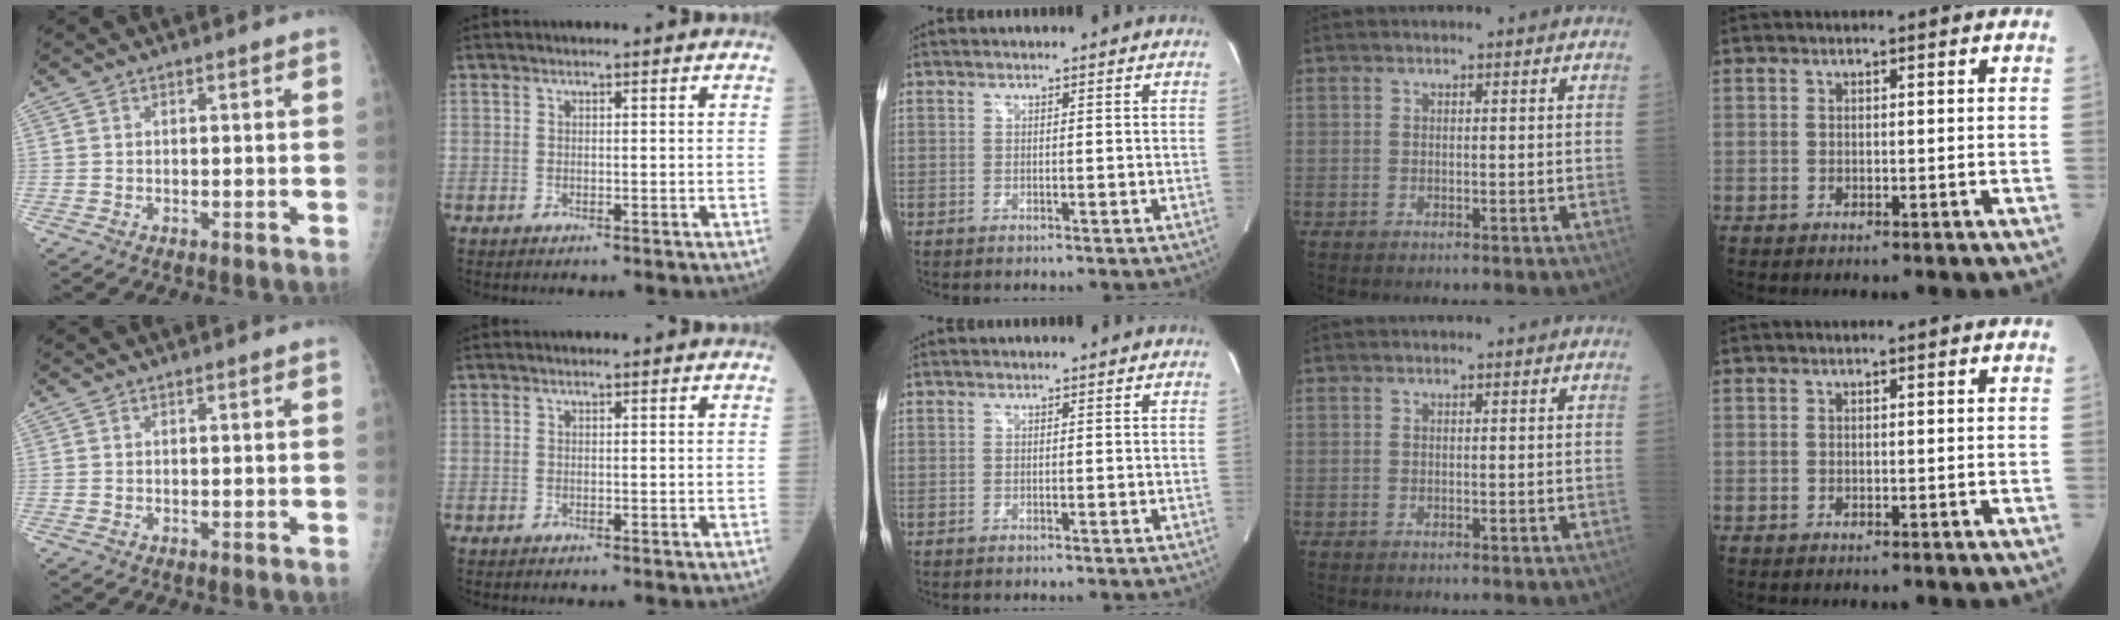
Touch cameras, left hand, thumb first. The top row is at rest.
{}